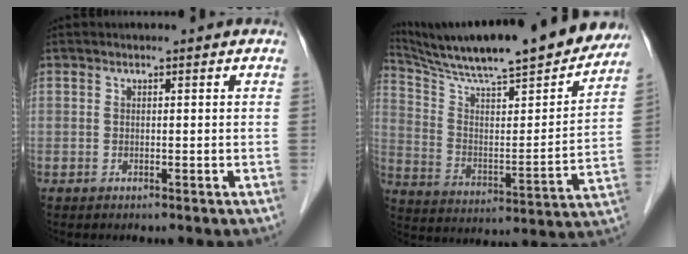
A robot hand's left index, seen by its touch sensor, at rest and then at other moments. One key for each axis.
{"total": 27.0, "fx": 23.6, "fy": 2.8, "fz": 12.7, "tx": -0.216, "ty": -0.036, "tz": 0.342}